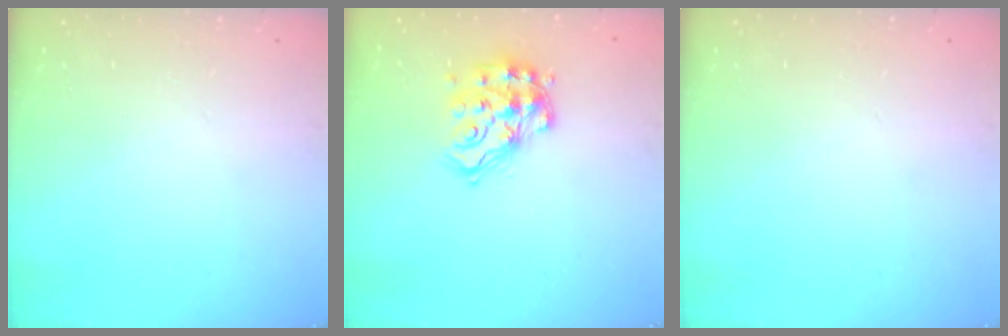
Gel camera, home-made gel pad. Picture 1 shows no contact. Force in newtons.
{"total": 14.9, "press": 14.9, "slide": 0.9}
{"total": 0.0}